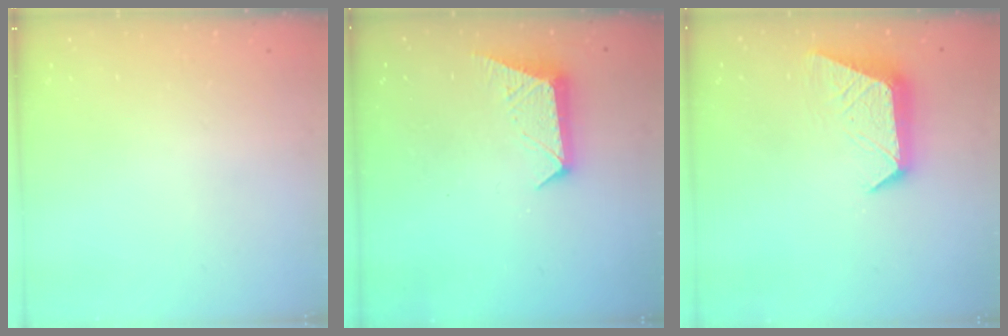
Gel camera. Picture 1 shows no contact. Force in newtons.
{"total": 9.6, "press": 9.6, "slide": 0.1}
{"total": 10.7, "press": 10.6, "slide": 1.1}